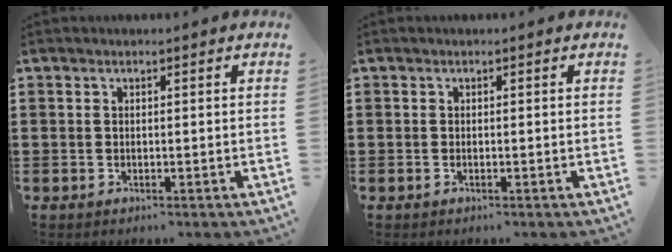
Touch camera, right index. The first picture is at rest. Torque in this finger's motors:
{"motor_torque": [0.00, 2.14, -0.01, -0.01]}